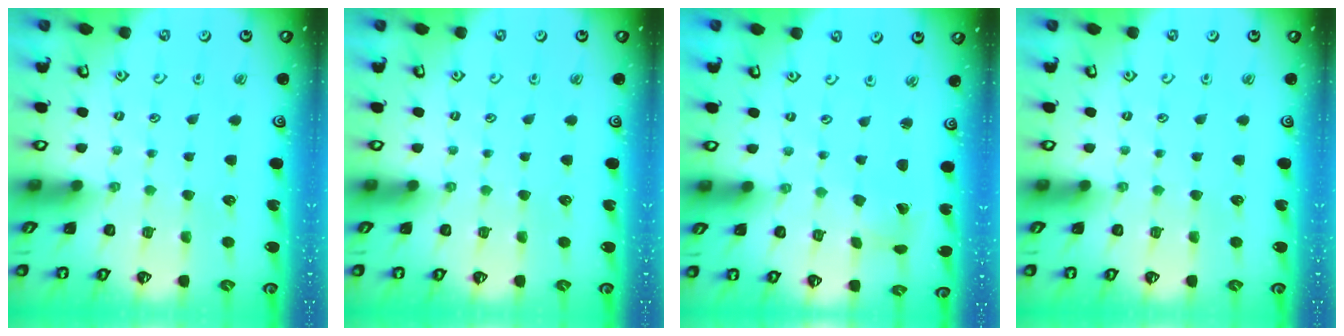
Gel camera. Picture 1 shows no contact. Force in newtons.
{"total": 0.0}
{"total": 2.2, "press": 2.2, "slide": 0.3}
{"total": 0.0}